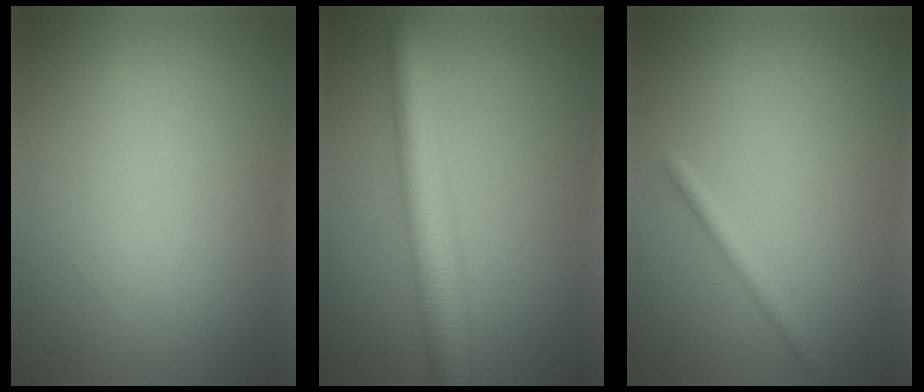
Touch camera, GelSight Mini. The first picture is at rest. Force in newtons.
{"total": 5.7, "press": 5.7, "slide": 0.2}
{"total": 1.3, "press": 1.2, "slide": 0.1}